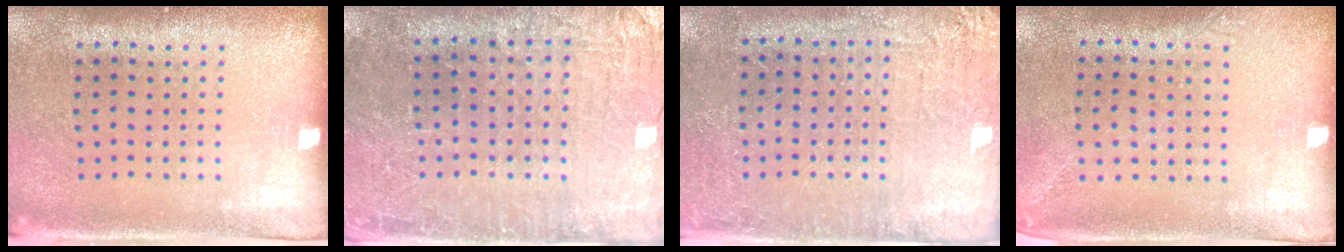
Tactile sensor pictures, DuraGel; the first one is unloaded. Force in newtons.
{"total": 2.0, "press": 2.0, "slide": 0.3}
{"total": 2.9, "press": 2.8, "slide": 0.5}
{"total": 1.4, "press": 1.1, "slide": 0.9}